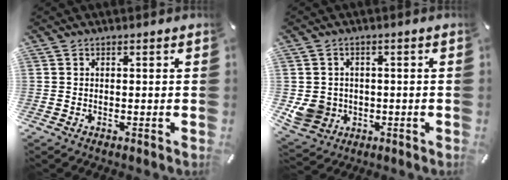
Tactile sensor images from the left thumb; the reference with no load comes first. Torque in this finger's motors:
{"motor_torque": [-0.01, 0.10, 0.29, 0.25, 0.04]}